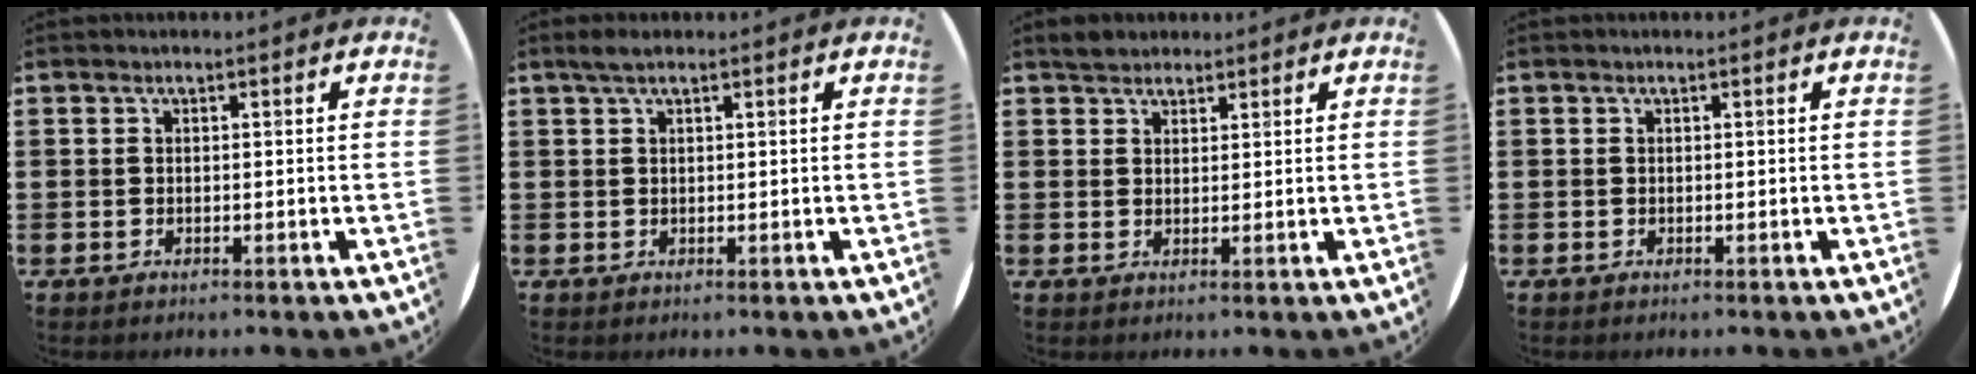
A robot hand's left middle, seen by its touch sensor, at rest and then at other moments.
{"total": 1.4, "force": [1.0, 0.2, 0.9], "torque": [-0.016, 0.005, 0.017]}
{"total": 2.3, "force": [2.1, 0.9, -0.1], "torque": [0.006, 0.003, 0.040]}
{"total": 0.0}